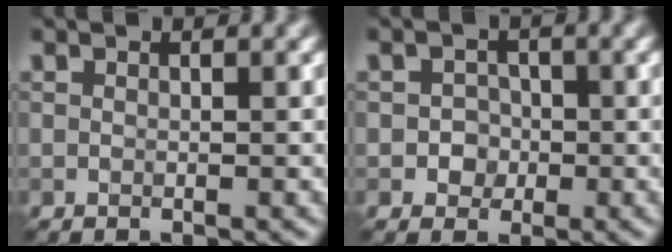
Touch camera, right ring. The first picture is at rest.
{"total": 1.9, "force": [-0.6, 1.7, 0.4], "torque": [0.011, 0.002, -0.020]}